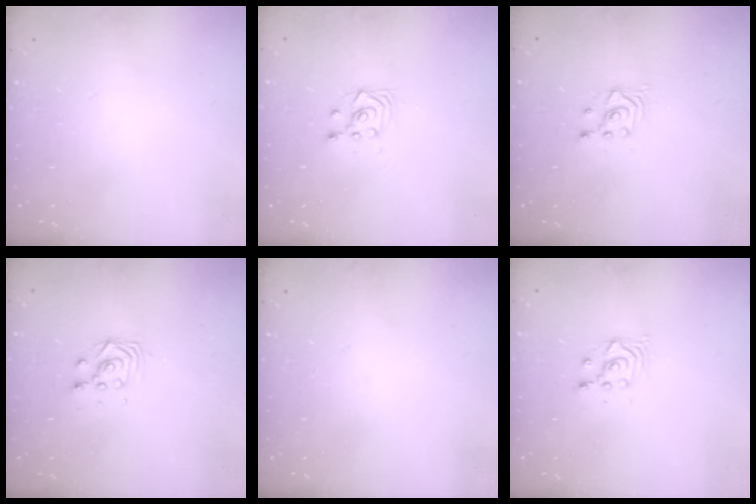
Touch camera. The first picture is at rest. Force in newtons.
{"total": 2.9, "press": 2.9, "slide": 0.6}
{"total": 2.7, "press": 2.7, "slide": 0.3}
{"total": 3.0, "press": 3.0, "slide": 0.0}
{"total": 0.0}
{"total": 2.9, "press": 2.9, "slide": 0.1}